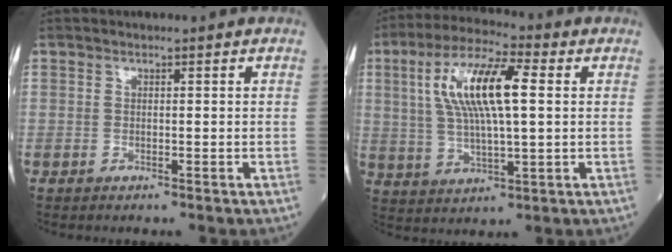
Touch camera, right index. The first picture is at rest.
{"total": 13.0, "force": [2.8, 3.0, 12.3], "torque": [-0.247, 0.021, 0.051]}